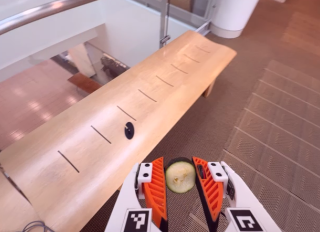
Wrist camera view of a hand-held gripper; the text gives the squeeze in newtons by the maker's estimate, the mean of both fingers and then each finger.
{"total": 8.5, "left": 8.5, "right": 8.5}